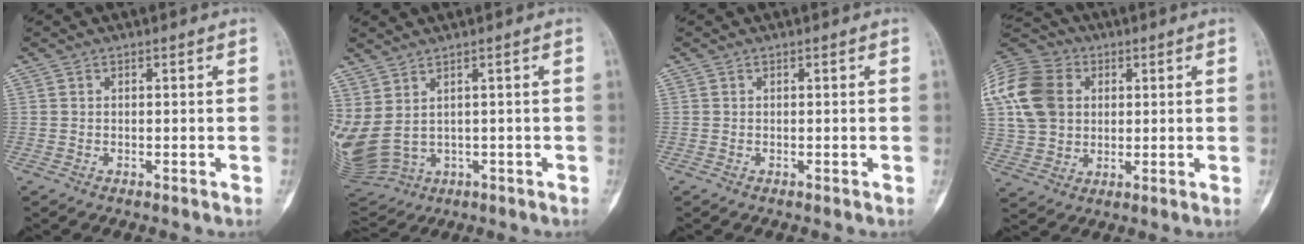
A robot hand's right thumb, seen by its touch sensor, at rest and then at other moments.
{"total": 13.6, "force": [0.6, 9.2, 10.0], "torque": [-0.260, -0.006, 0.046]}
{"total": 0.0}
{"total": 24.0, "force": [5.7, 18.6, 14.0], "torque": [-0.329, 0.046, 0.115]}